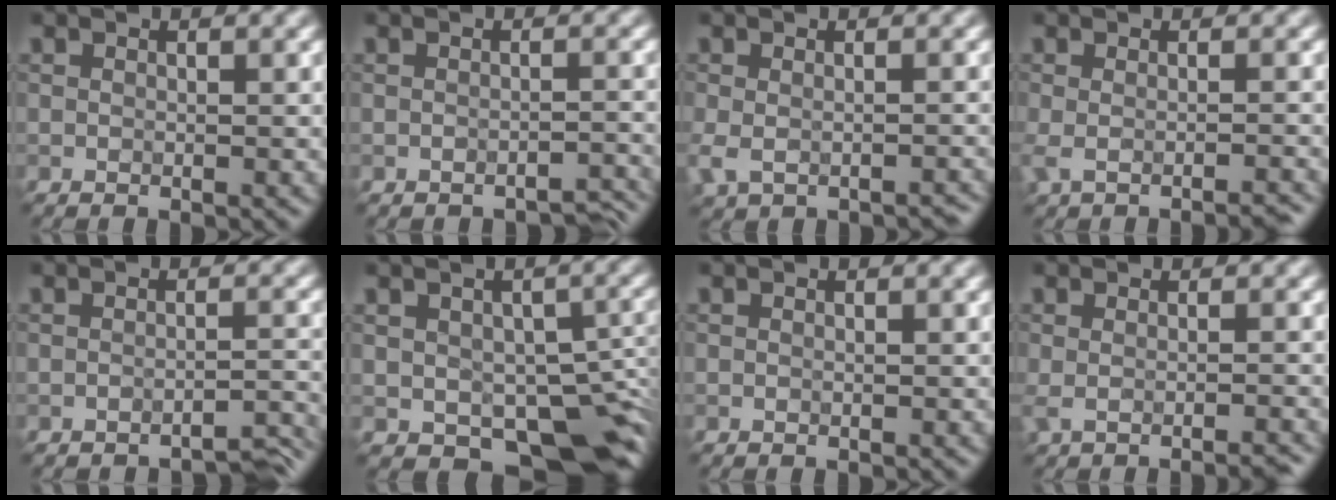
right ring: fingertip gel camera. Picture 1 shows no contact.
{"total": 1.6, "force": [-1.5, 0.3, 0.4], "torque": [0.001, 0.003, -0.019]}
{"total": 4.0, "force": [-2.4, 2.2, 2.3], "torque": [-0.036, -0.011, -0.037]}
{"total": 3.0, "force": [-2.4, 0.5, 1.7], "torque": [-0.035, -0.005, -0.038]}
{"total": 2.2, "force": [-2.1, 0.0, 0.5], "torque": [-0.002, 0.006, -0.029]}
{"total": 8.0, "force": [-2.7, 4.7, 5.9], "torque": [-0.082, -0.010, -0.038]}
{"total": 0.0}
{"total": 2.5, "force": [-2.0, 0.2, 1.4], "torque": [-0.027, -0.004, -0.030]}